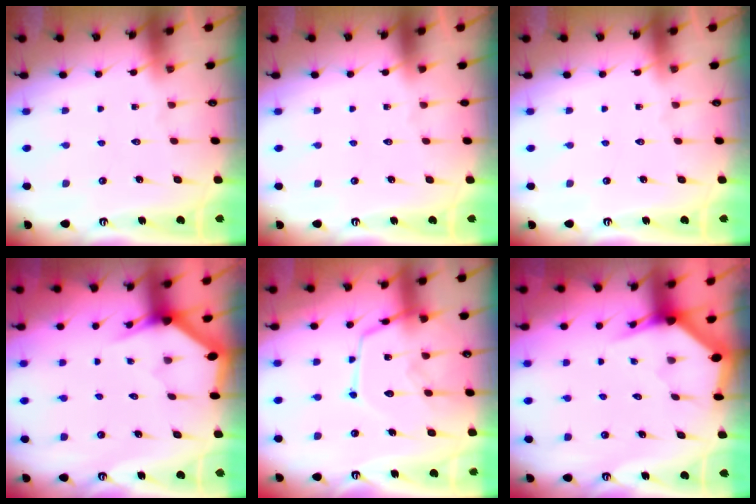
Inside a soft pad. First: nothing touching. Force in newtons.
{"total": 0.0}
{"total": 0.0}
{"total": 3.1, "press": 3.1, "slide": 0.2}
{"total": 15.6, "press": 15.6, "slide": 1.5}
{"total": 3.4, "press": 3.3, "slide": 0.5}